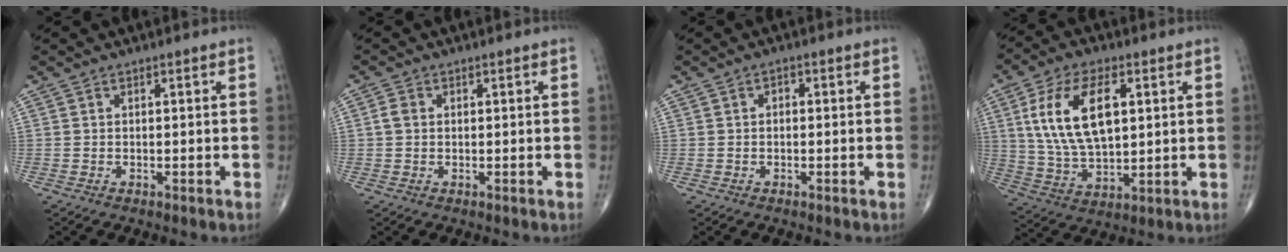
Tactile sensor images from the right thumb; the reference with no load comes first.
{"total": 1.8, "force": [0.1, 1.4, 1.1], "torque": [-0.020, 0.005, 0.000]}
{"total": 1.1, "force": [0.0, 0.8, 0.7], "torque": [-0.005, 0.005, -0.005]}
{"total": 16.3, "force": [4.1, 8.3, 13.4], "torque": [-0.245, -0.006, 0.083]}